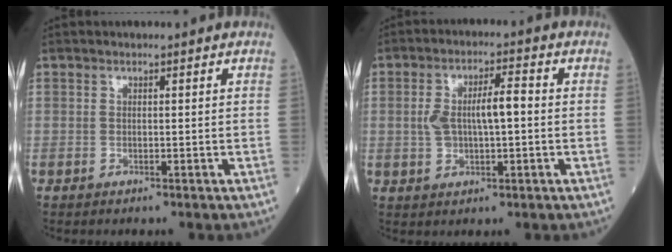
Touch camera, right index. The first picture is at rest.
{"total": 6.8, "force": [0.2, 2.3, 6.4], "torque": [-0.128, 0.018, 0.007]}